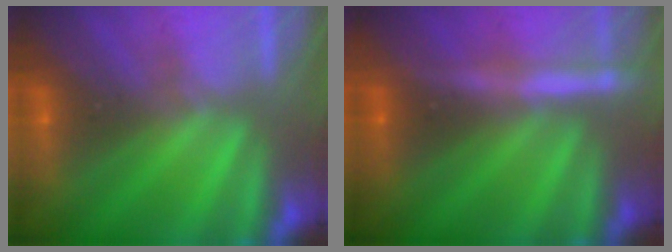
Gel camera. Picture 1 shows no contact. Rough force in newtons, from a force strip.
{"total": 3.3}